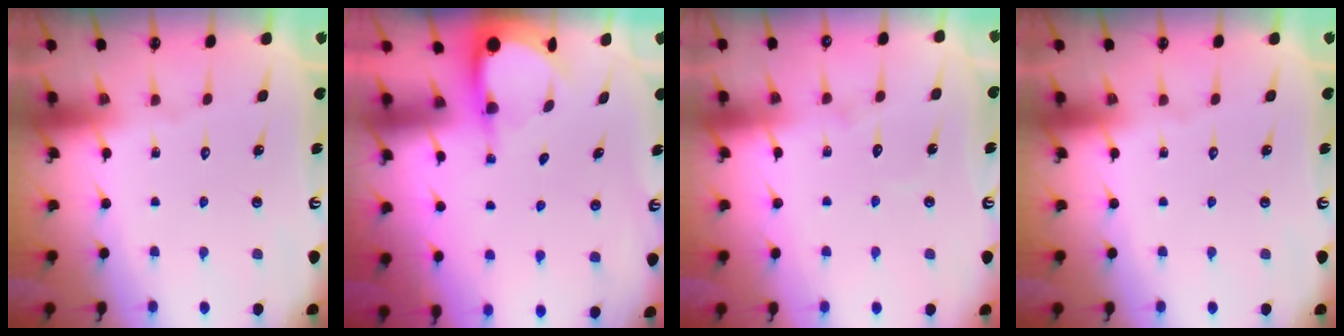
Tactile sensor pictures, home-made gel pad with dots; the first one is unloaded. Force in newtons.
{"total": 3.5, "press": 3.4, "slide": 0.2}
{"total": 5.1, "press": 5.1, "slide": 0.5}
{"total": 0.0}